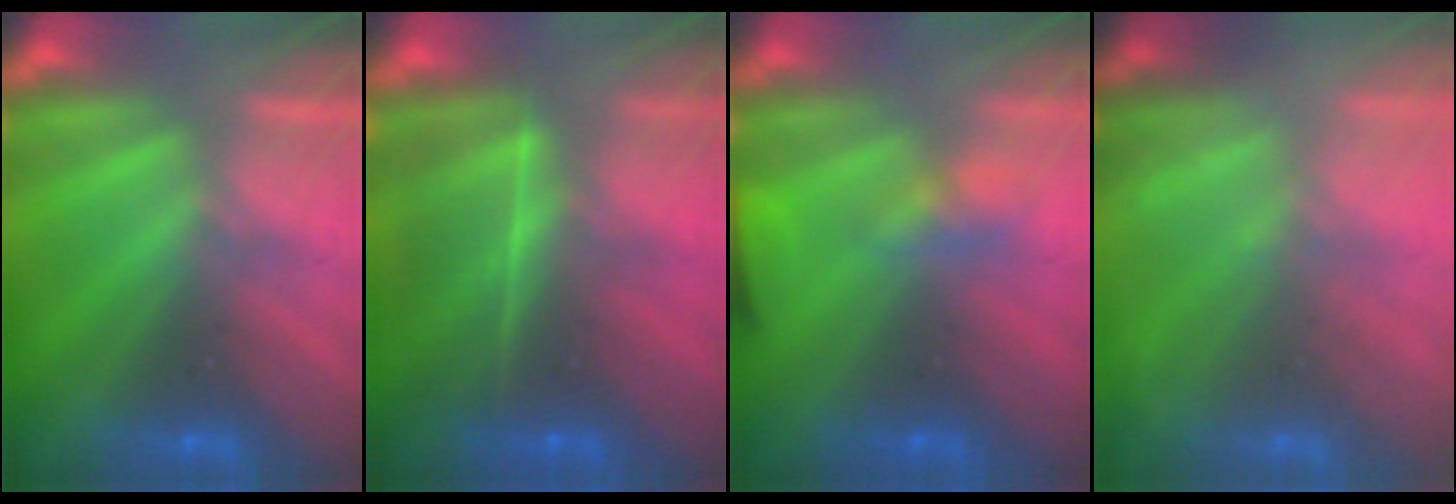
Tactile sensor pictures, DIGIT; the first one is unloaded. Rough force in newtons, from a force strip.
{"total": 5.6}
{"total": 4.5}
{"total": 8.9}